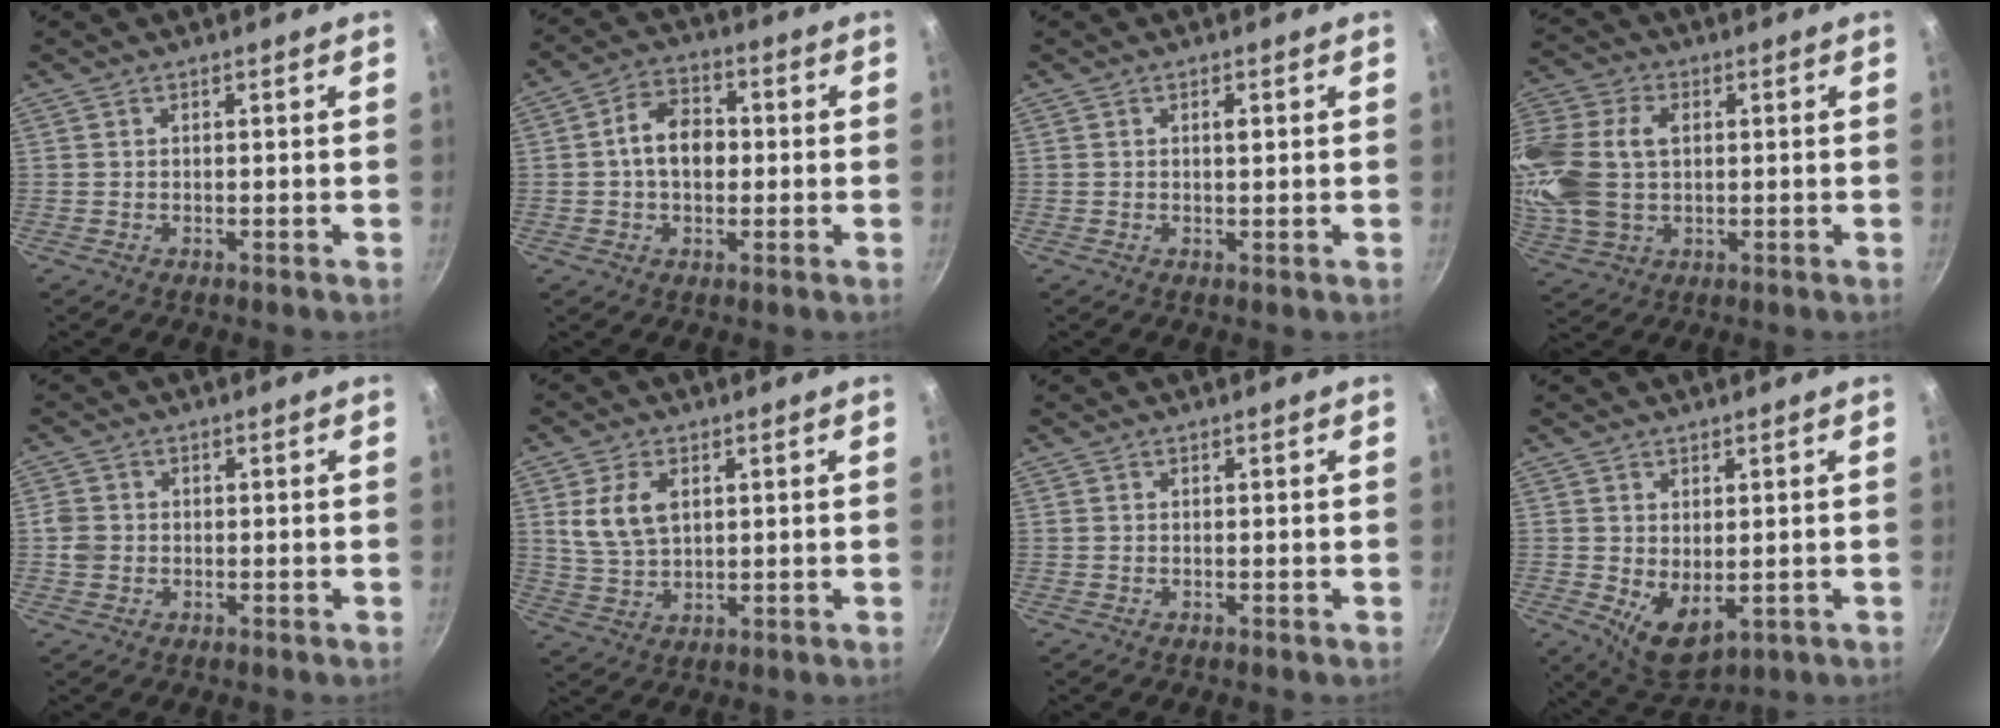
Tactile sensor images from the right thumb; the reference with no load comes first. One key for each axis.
{"total": 8.8, "fx": 0.0, "fy": 6.2, "fz": 6.3, "tx": -0.080, "ty": 0.022, "tz": -0.012}
{"total": 1.6, "fx": 0.4, "fy": 0.6, "fz": 1.4, "tx": -0.021, "ty": -0.002, "tz": 0.005}
{"total": 19.6, "fx": 2.4, "fy": 13.8, "fz": 13.6, "tx": -0.312, "ty": 0.026, "tz": 0.047}
{"total": 3.0, "fx": -0.4, "fy": 2.7, "fz": 1.3, "tx": -0.018, "ty": 0.009, "tz": -0.009}
{"total": 7.8, "fx": 2.2, "fy": 4.8, "fz": 5.7, "tx": -0.102, "ty": -0.010, "tz": 0.047}
{"total": 0.0}
{"total": 7.3, "fx": -0.1, "fy": 4.4, "fz": 5.8, "tx": -0.076, "ty": -0.022, "tz": 0.014}